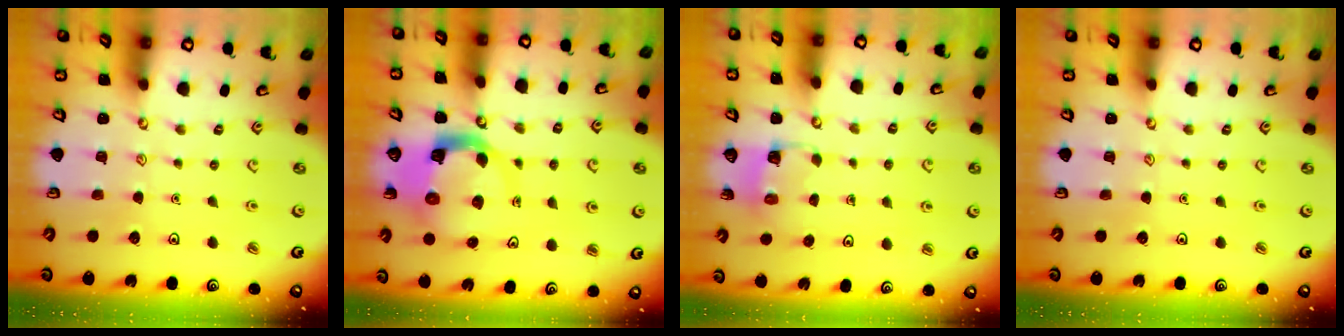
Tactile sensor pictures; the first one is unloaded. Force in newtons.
{"total": 7.3, "press": 7.2, "slide": 0.8}
{"total": 2.9, "press": 2.9, "slide": 0.2}
{"total": 0.0}